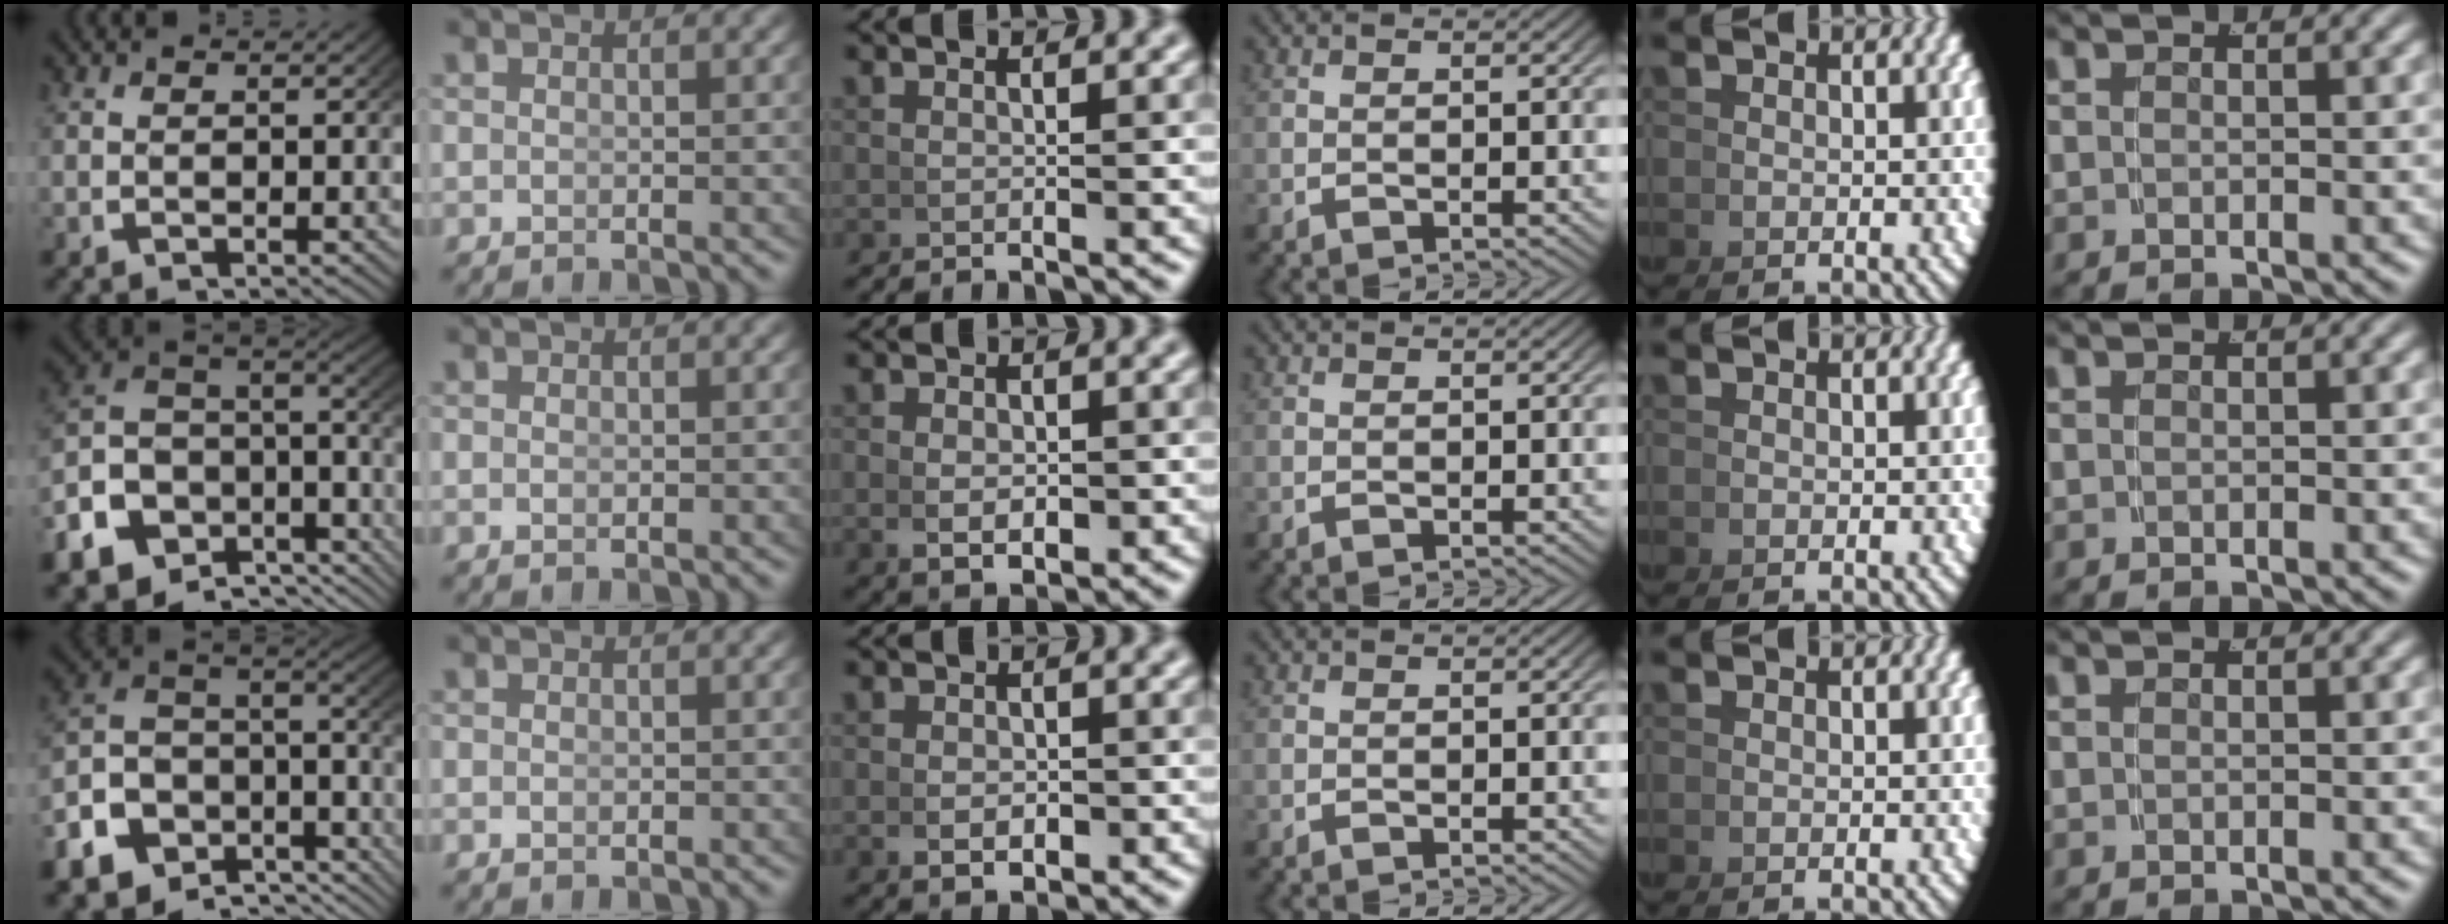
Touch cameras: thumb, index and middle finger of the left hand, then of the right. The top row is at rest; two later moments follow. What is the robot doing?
{"motion": "lift_and_place", "object": "hoodie"}